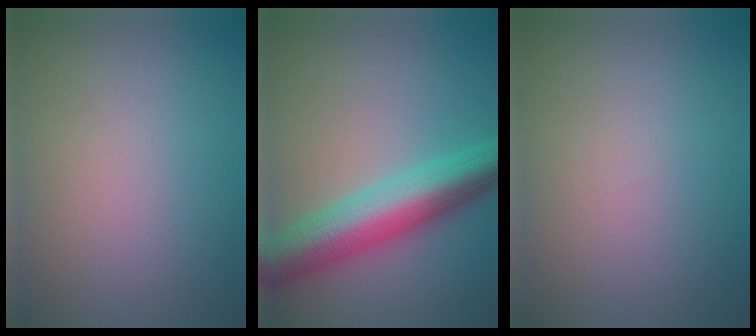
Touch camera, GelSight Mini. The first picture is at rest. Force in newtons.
{"total": 8.1, "press": 8.1, "slide": 0.5}
{"total": 0.0}